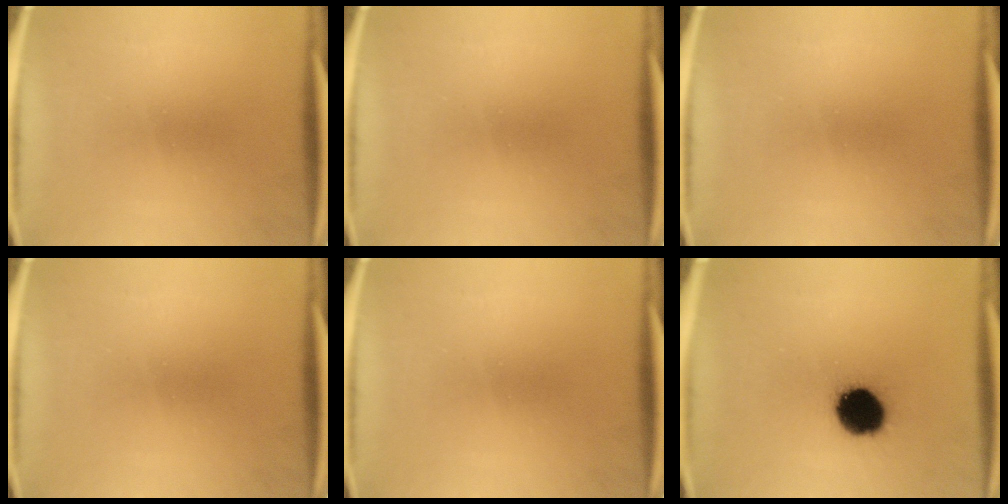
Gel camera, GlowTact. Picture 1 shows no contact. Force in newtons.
{"total": 0.0}
{"total": 0.0}
{"total": 0.0}
{"total": 0.0}
{"total": 14.6}